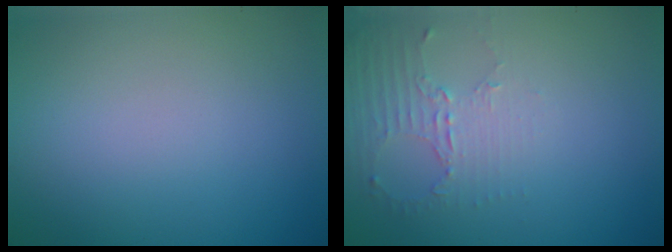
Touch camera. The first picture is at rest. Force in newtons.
{"total": 2.3, "press": 1.8, "slide": 1.6}